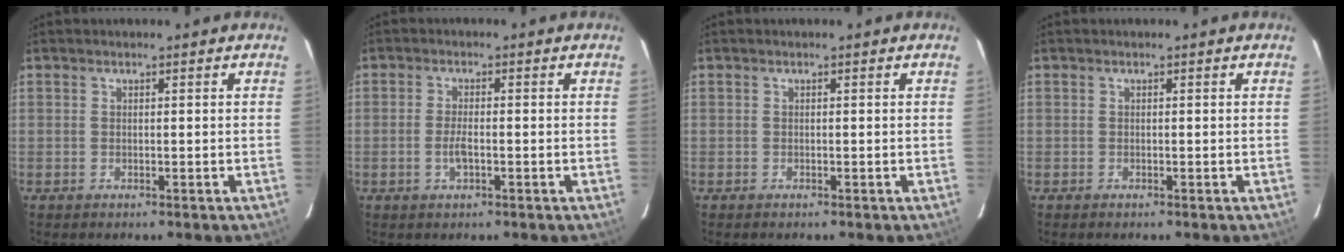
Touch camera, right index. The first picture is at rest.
{"total": 2.9, "force": [-1.0, 1.1, 2.5], "torque": [-0.053, -0.001, -0.019]}
{"total": 0.0}
{"total": 0.0}